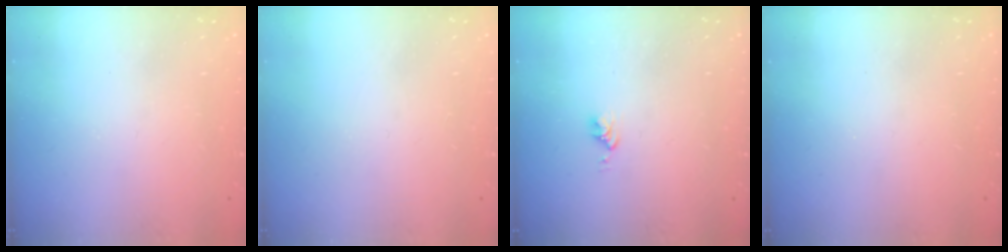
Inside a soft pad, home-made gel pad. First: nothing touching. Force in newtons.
{"total": 0.0}
{"total": 2.8, "press": 2.8, "slide": 0.4}
{"total": 0.0}